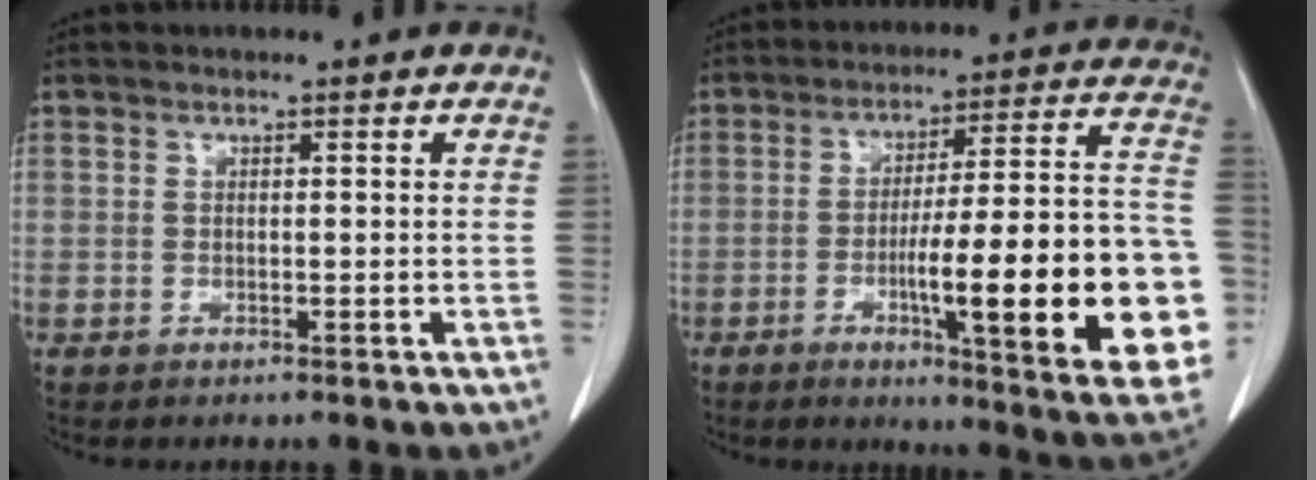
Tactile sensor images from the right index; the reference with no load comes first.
{"total": 24.9, "force": [-5.9, 3.0, 24.0], "torque": [-0.257, 0.010, -0.075]}